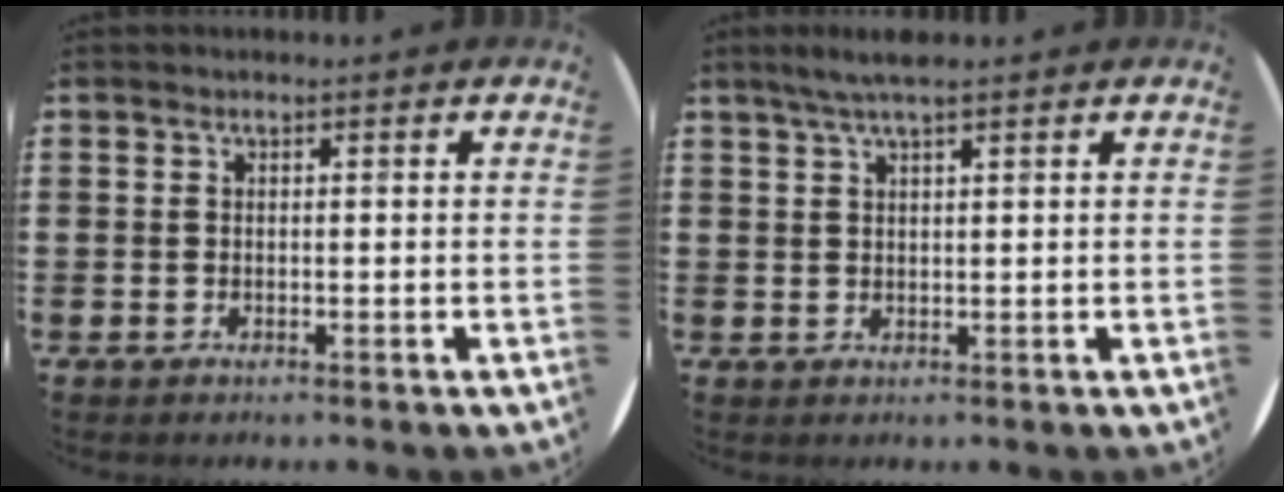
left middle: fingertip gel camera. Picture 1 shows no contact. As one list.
[{"total": 2.8, "force": [2.1, 0.1, 1.8], "torque": [-0.037, 0.005, 0.037]}]